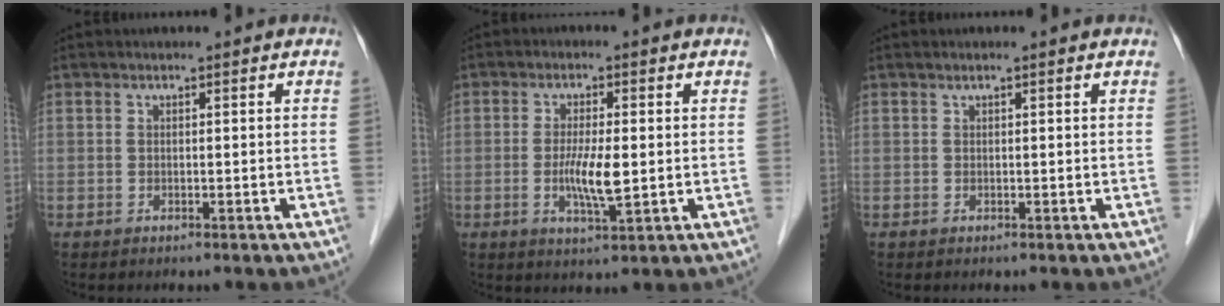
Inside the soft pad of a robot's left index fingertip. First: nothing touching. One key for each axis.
{"total": 5.4, "fx": -0.6, "fy": 0.8, "fz": 5.3, "tx": -0.108, "ty": -0.009, "tz": -0.012}
{"total": 0.0}